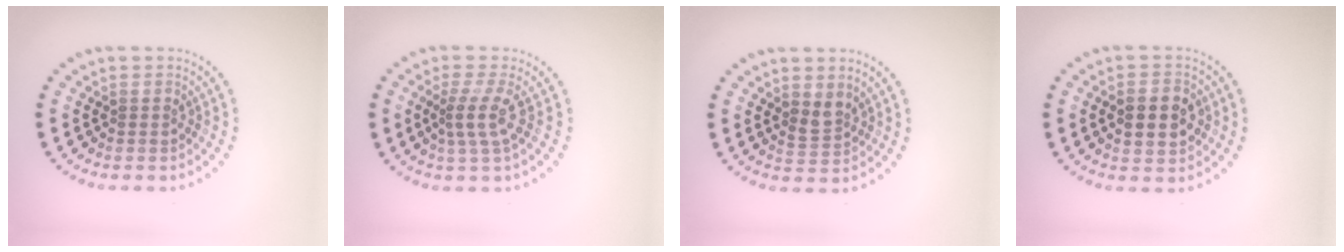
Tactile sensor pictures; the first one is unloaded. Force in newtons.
{"total": 2.6, "press": 1.8, "slide": 1.9}
{"total": 1.6, "press": 1.3, "slide": 1.0}
{"total": 4.4, "press": 4.4, "slide": 0.2}